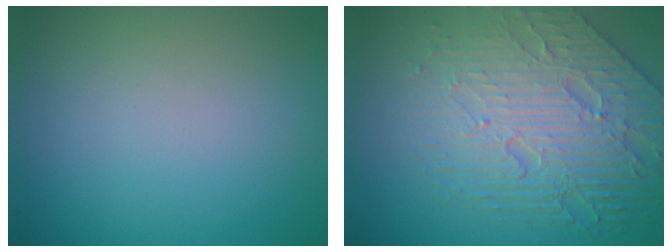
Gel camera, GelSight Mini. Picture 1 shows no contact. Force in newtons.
{"total": 7.6, "press": 5.6, "slide": 5.2}